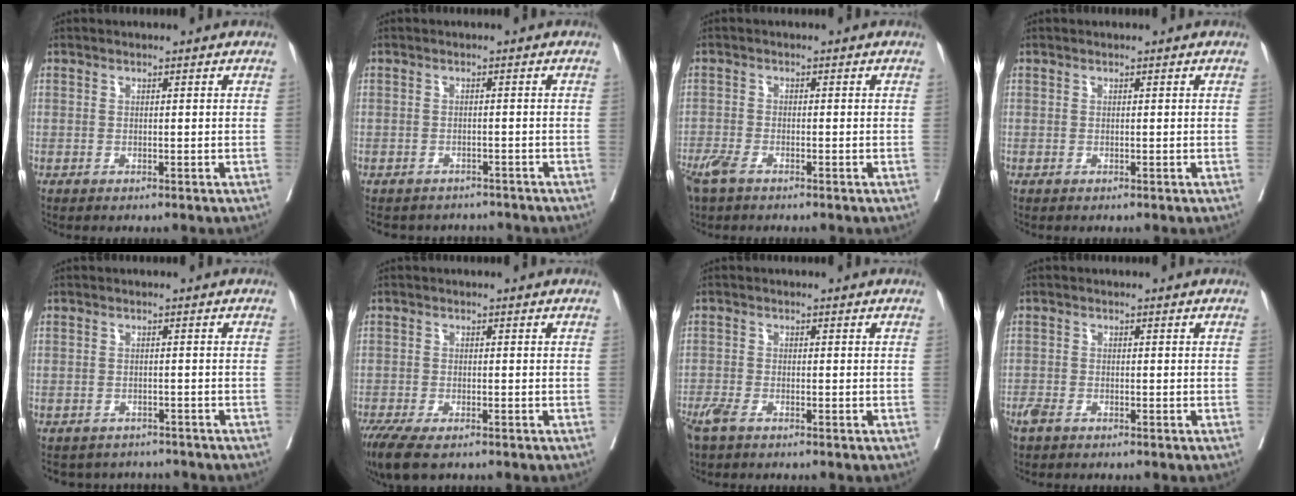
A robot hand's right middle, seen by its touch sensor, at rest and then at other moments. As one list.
[{"total": 7.2, "force": [-6.7, 2.4, 0.7], "torque": [-0.013, 0.004, -0.081]}, {"total": 4.0, "force": [-2.9, 1.3, 2.5], "torque": [-0.057, -0.008, -0.056]}, {"total": 0.0}, {"total": 5.4, "force": [-5.1, 1.7, -0.2], "torque": [0.004, 0.007, -0.062]}, {"total": 6.9, "force": [-5.0, 2.0, 4.3], "torque": [-0.080, -0.019, -0.084]}, {"total": 3.5, "force": [-2.5, 1.0, 2.1], "torque": [-0.049, -0.007, -0.049]}, {"total": 2.2, "force": [-1.6, 0.9, 1.1], "torque": [-0.026, -0.002, -0.031]}]